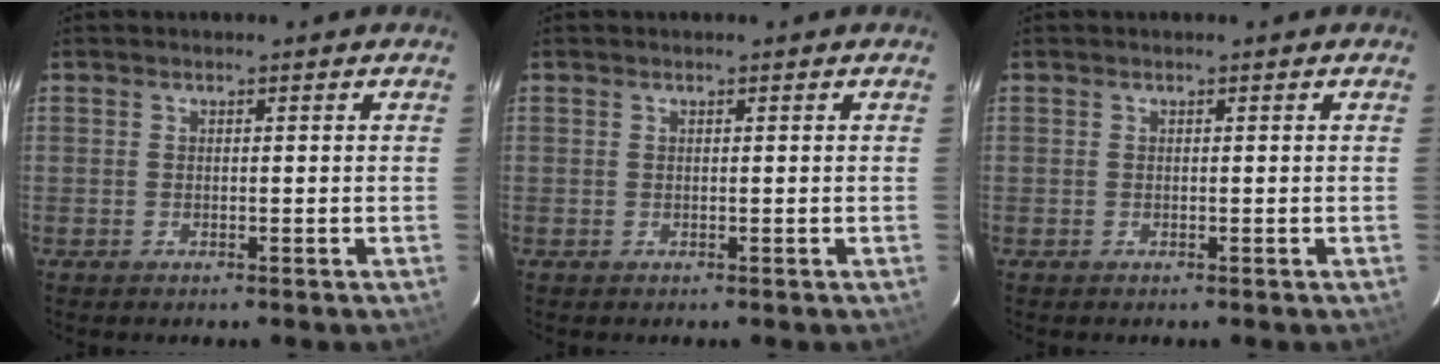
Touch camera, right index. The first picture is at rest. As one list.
[{"total": 0.0}, {"total": 0.0}]